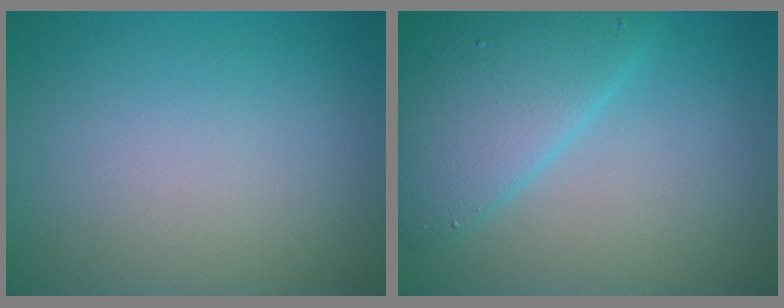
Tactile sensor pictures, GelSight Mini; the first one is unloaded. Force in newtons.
{"total": 5.5, "press": 5.5, "slide": 0.3}